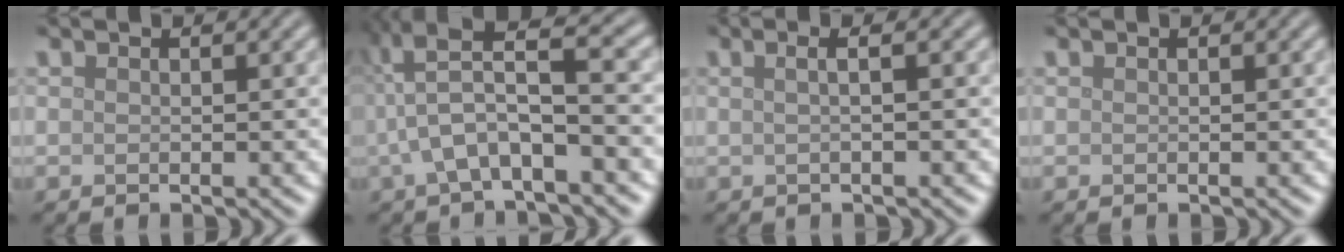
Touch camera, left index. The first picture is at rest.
{"total": 6.7, "force": [-0.4, 1.8, 6.4], "torque": [-0.121, 0.020, -0.015]}
{"total": 2.9, "force": [0.8, 1.3, 2.4], "torque": [-0.018, 0.009, -0.018]}
{"total": 0.0}